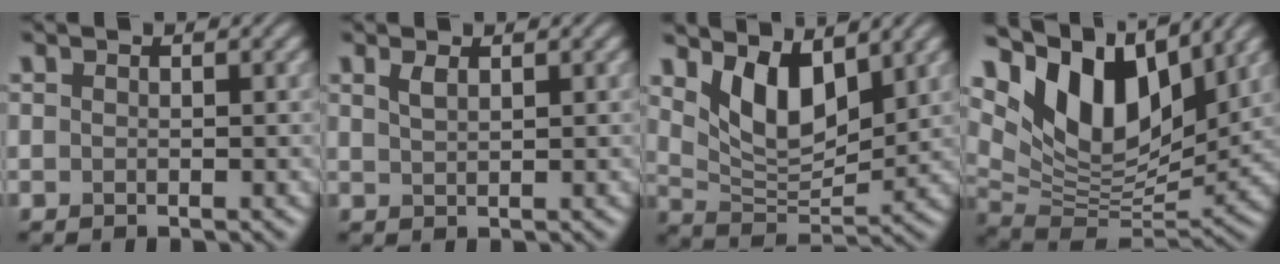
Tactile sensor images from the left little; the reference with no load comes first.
{"total": 1.2, "force": [0.8, 0.4, 0.8], "torque": [-0.018, 0.002, 0.017]}
{"total": 6.2, "force": [3.2, 2.9, 4.4], "torque": [-0.087, -0.017, 0.058]}
{"total": 11.6, "force": [6.1, 5.7, 7.9], "torque": [-0.141, 0.006, 0.111]}